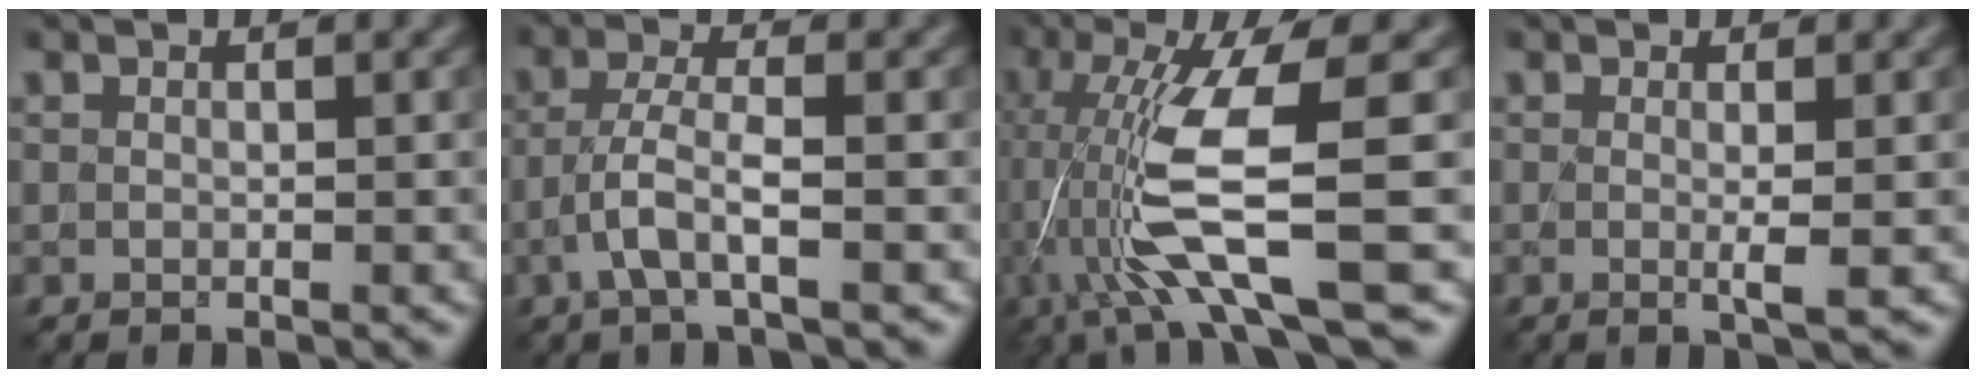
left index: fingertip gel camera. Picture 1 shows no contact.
{"total": 2.9, "force": [-1.2, 0.5, 2.6], "torque": [-0.060, 0.009, -0.033]}
{"total": 9.8, "force": [-1.7, 1.8, 9.5], "torque": [-0.184, -0.005, -0.029]}
{"total": 2.0, "force": [0.1, 0.4, 2.0], "torque": [-0.034, -0.006, -0.006]}